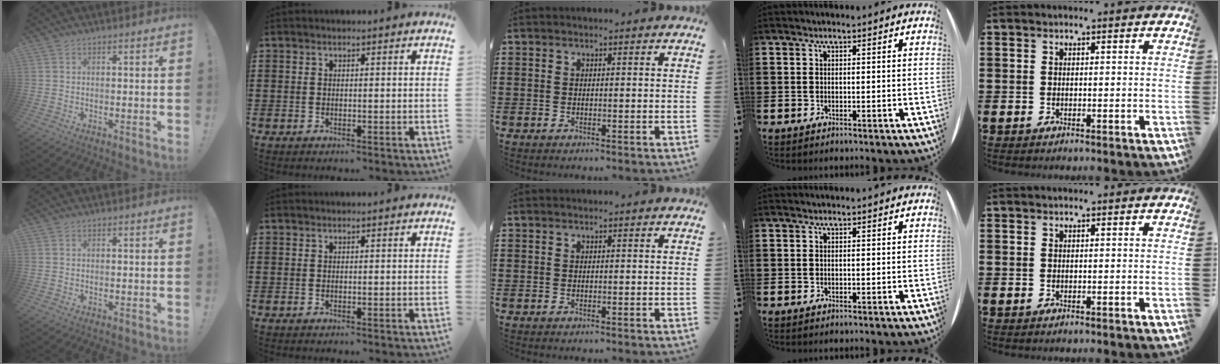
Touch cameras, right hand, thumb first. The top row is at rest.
{}